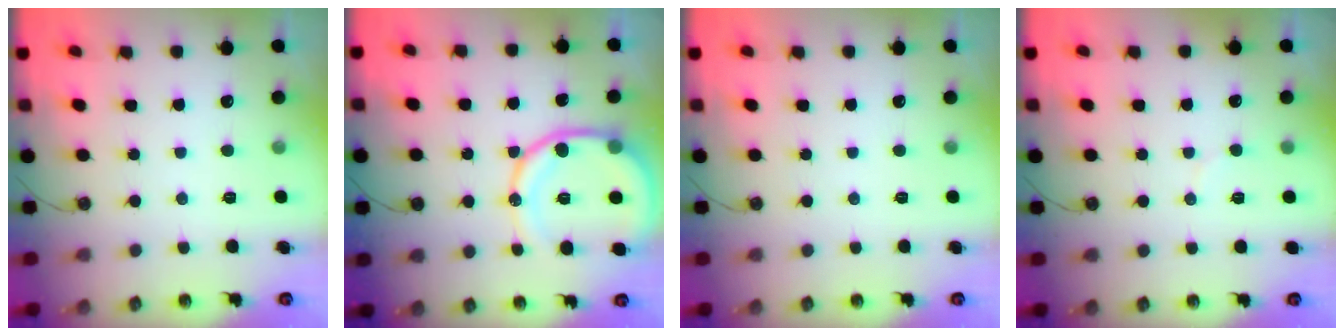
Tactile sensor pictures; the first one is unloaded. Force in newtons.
{"total": 14.2, "press": 14.0, "slide": 2.0}
{"total": 0.0}
{"total": 2.7, "press": 2.7, "slide": 0.2}